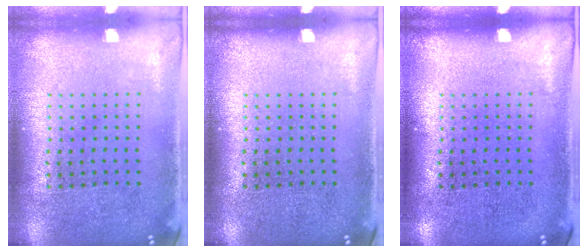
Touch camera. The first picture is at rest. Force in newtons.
{"total": 0.0}
{"total": 0.0}